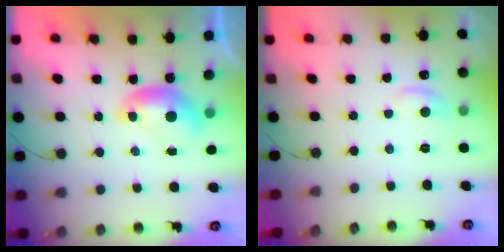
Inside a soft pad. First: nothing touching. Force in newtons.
{"total": 2.1, "press": 2.0, "slide": 0.8}